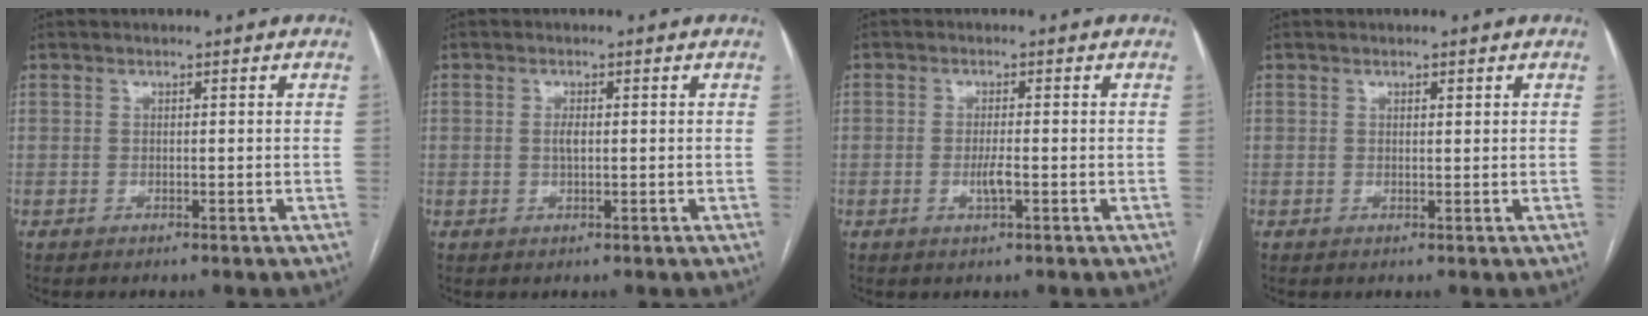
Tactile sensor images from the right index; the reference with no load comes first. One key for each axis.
{"total": 1.4, "fx": 0.1, "fy": 0.6, "fz": 1.3, "tx": -0.026, "ty": 0.001, "tz": 0.002}
{"total": 2.3, "fx": -0.7, "fy": 0.3, "fz": 2.2, "tx": -0.045, "ty": -0.002, "tz": -0.012}
{"total": 0.7, "fx": 0.4, "fy": 0.2, "fz": 0.5, "tx": -0.011, "ty": -0.002, "tz": 0.005}